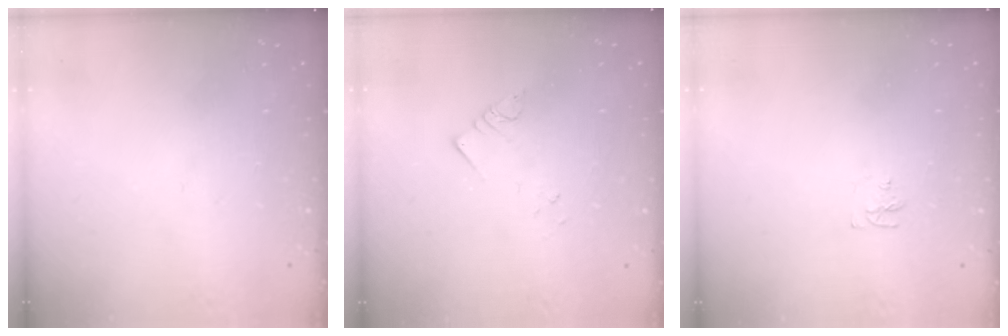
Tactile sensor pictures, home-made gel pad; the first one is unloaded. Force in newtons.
{"total": 2.9, "press": 2.9, "slide": 0.4}
{"total": 3.7, "press": 3.6, "slide": 0.6}